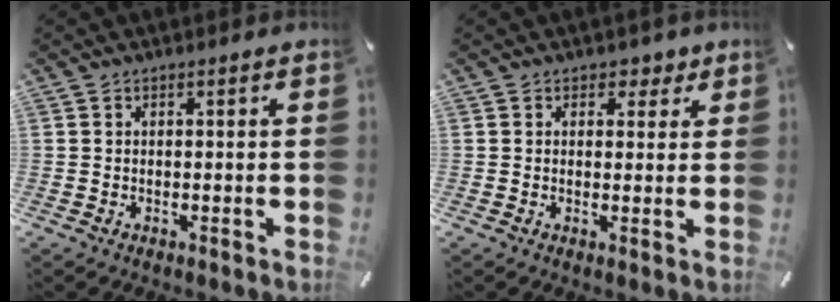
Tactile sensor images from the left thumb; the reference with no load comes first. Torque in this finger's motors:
{"motor_torque": [-0.04, -0.10, 0.08, 0.12, 0.03]}